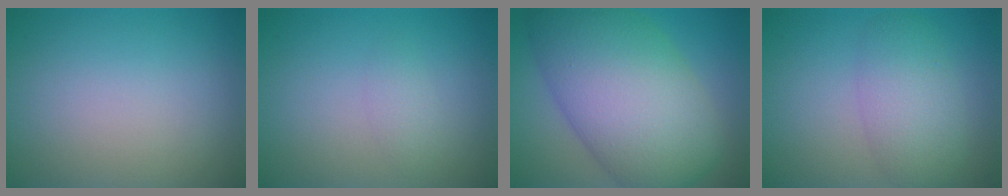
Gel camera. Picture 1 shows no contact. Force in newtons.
{"total": 1.1, "press": 1.1, "slide": 0.1}
{"total": 13.1, "press": 13.1, "slide": 0.4}
{"total": 4.4, "press": 4.4, "slide": 0.1}